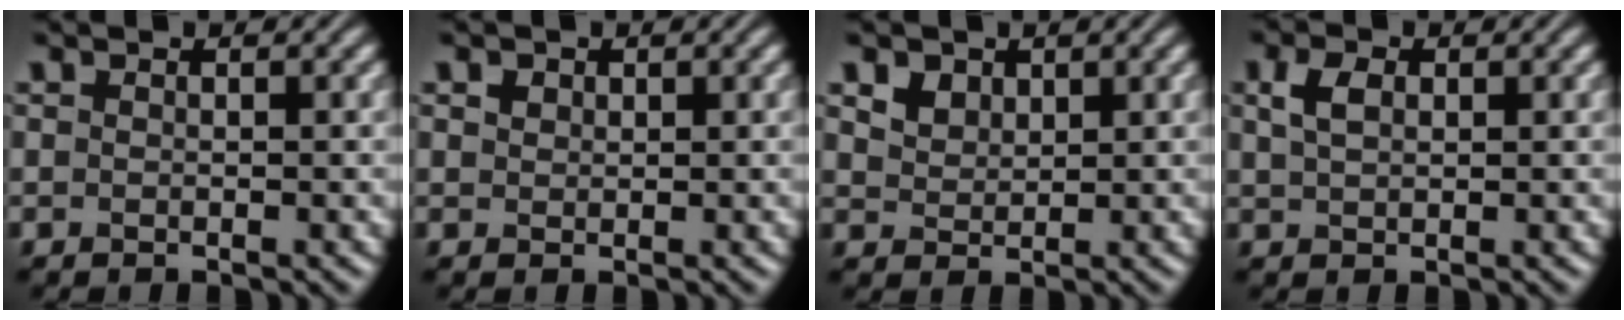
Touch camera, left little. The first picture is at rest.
{"total": 1.0, "force": [0.6, 0.7, 0.3], "torque": [-0.005, -0.002, 0.007]}
{"total": 3.4, "force": [2.1, 2.2, 1.4], "torque": [-0.043, 0.007, 0.037]}
{"total": 2.2, "force": [0.9, 1.4, 1.5], "torque": [-0.038, 0.005, 0.016]}